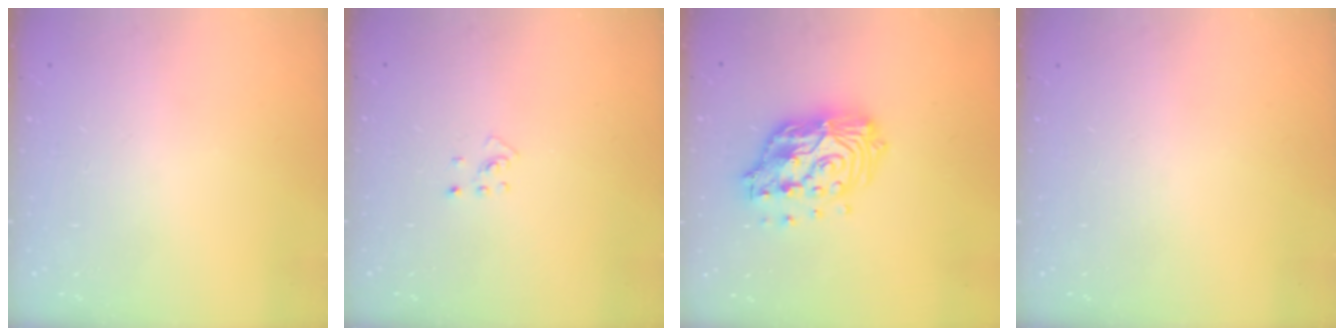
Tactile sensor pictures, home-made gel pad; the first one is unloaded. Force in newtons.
{"total": 2.7, "press": 2.7, "slide": 0.5}
{"total": 17.1, "press": 17.0, "slide": 1.5}
{"total": 0.0}